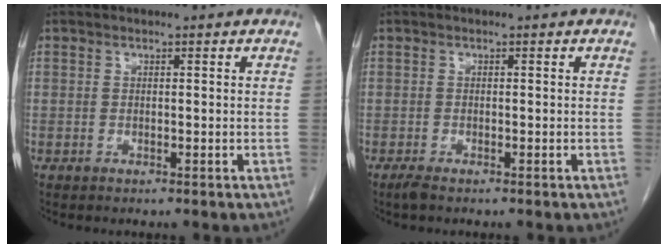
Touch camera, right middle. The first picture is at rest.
{"total": 1.2, "force": [-0.9, 0.1, 0.7], "torque": [-0.024, -0.005, -0.018]}